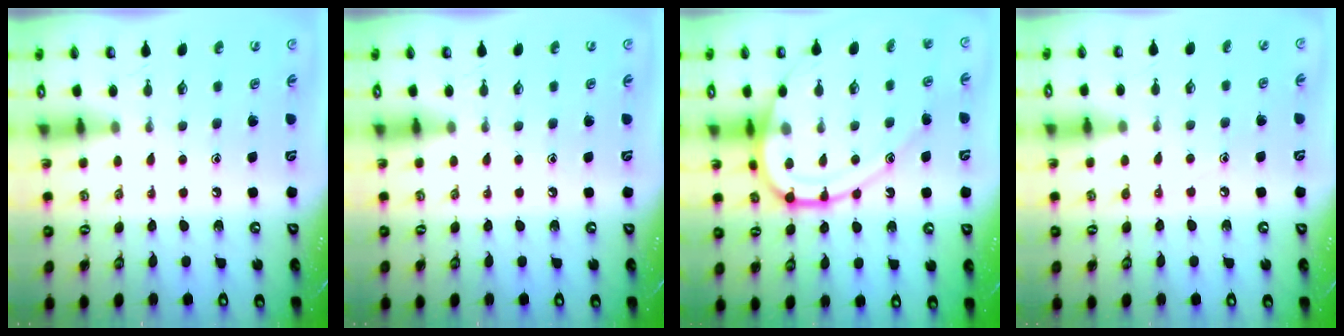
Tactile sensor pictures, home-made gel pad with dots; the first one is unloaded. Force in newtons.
{"total": 0.0}
{"total": 15.7, "press": 15.6, "slide": 1.6}
{"total": 5.4, "press": 5.3, "slide": 0.6}